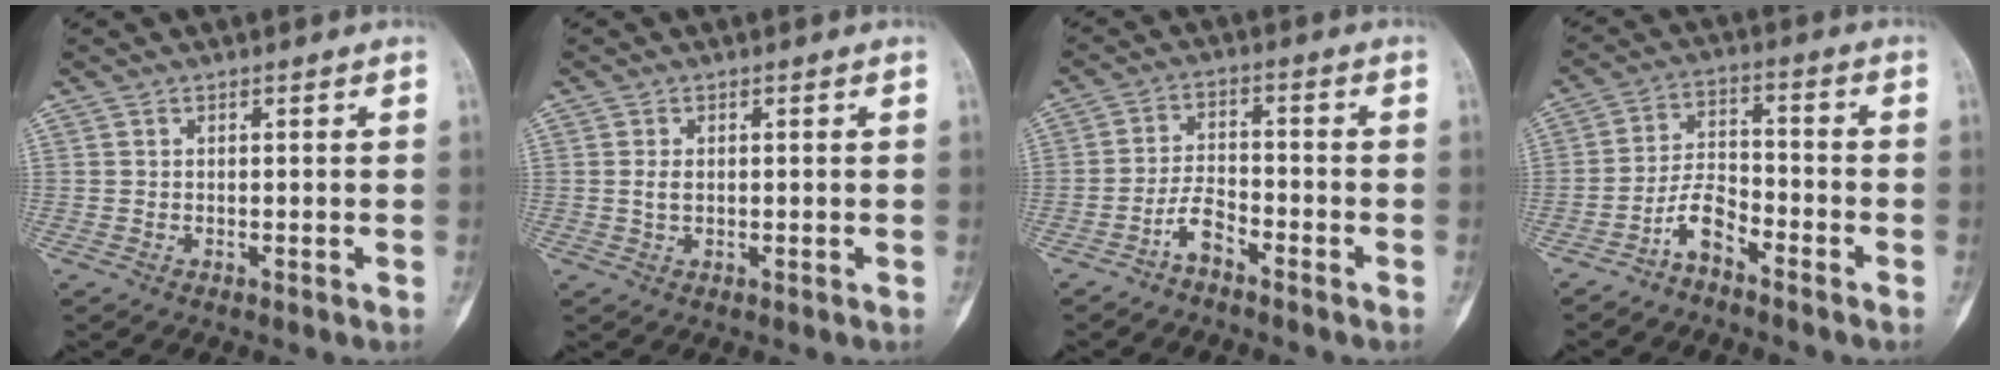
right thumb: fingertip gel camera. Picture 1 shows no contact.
{"total": 1.8, "force": [0.2, 1.1, 1.4], "torque": [-0.026, -0.002, 0.005]}
{"total": 4.4, "force": [-3.2, 1.7, 2.5], "torque": [-0.045, 0.030, -0.065]}
{"total": 5.9, "force": [-4.3, 2.3, 3.3], "torque": [-0.059, 0.044, -0.089]}